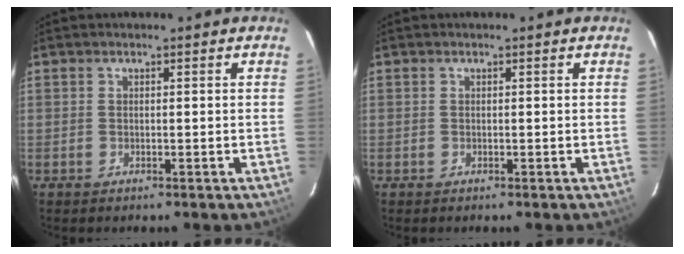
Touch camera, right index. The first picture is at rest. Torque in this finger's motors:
{"motor_torque": [0.00, 0.00, 0.00, 0.00]}